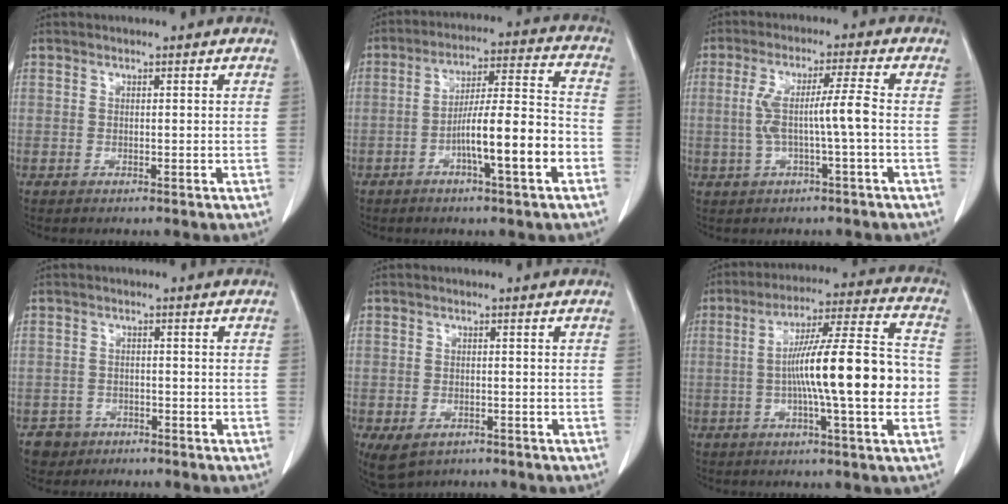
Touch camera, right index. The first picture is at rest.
{"total": 11.9, "force": [-4.4, 0.8, 11.1], "torque": [-0.184, 0.015, -0.068]}
{"total": 6.6, "force": [-0.6, -0.4, 6.6], "torque": [-0.133, 0.018, -0.004]}
{"total": 3.2, "force": [-1.8, 2.6, -0.2], "torque": [0.002, 0.012, -0.029]}
{"total": 4.7, "force": [-2.7, 3.0, 2.5], "torque": [-0.050, -0.007, -0.031]}
{"total": 17.6, "force": [-2.0, 0.8, 17.5], "torque": [-0.279, 0.013, -0.035]}